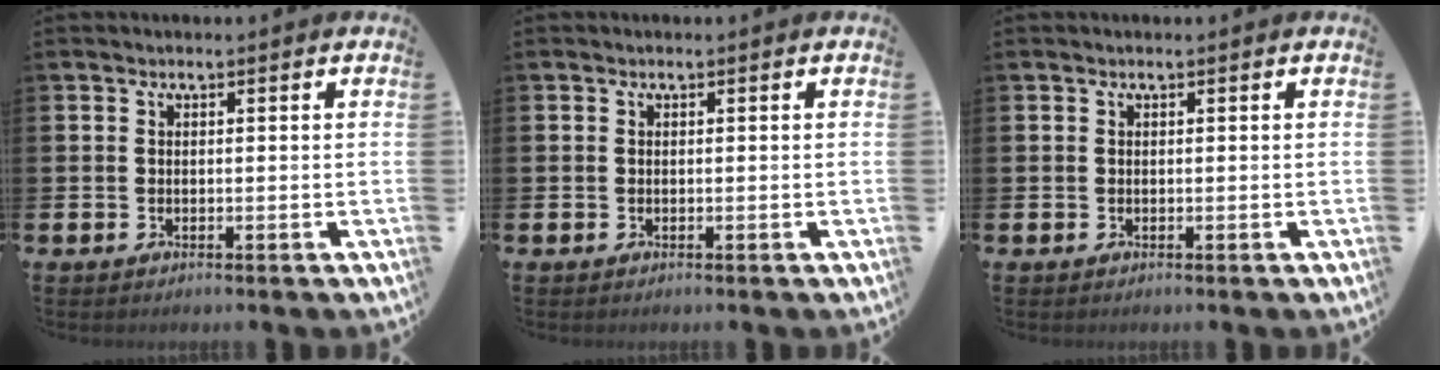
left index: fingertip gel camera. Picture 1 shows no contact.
{"total": 0.0}
{"total": 0.0}